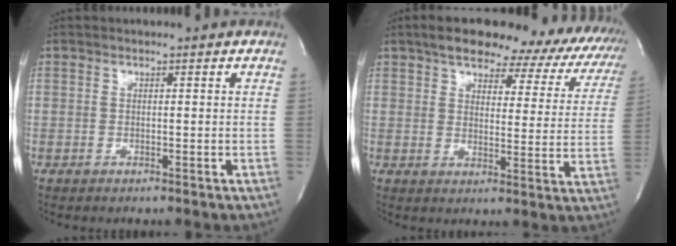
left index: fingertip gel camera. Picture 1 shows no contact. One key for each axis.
{"total": 20.0, "fx": 16.2, "fy": 7.7, "fz": 8.9, "tx": -0.105, "ty": 0.015, "tz": 0.176}